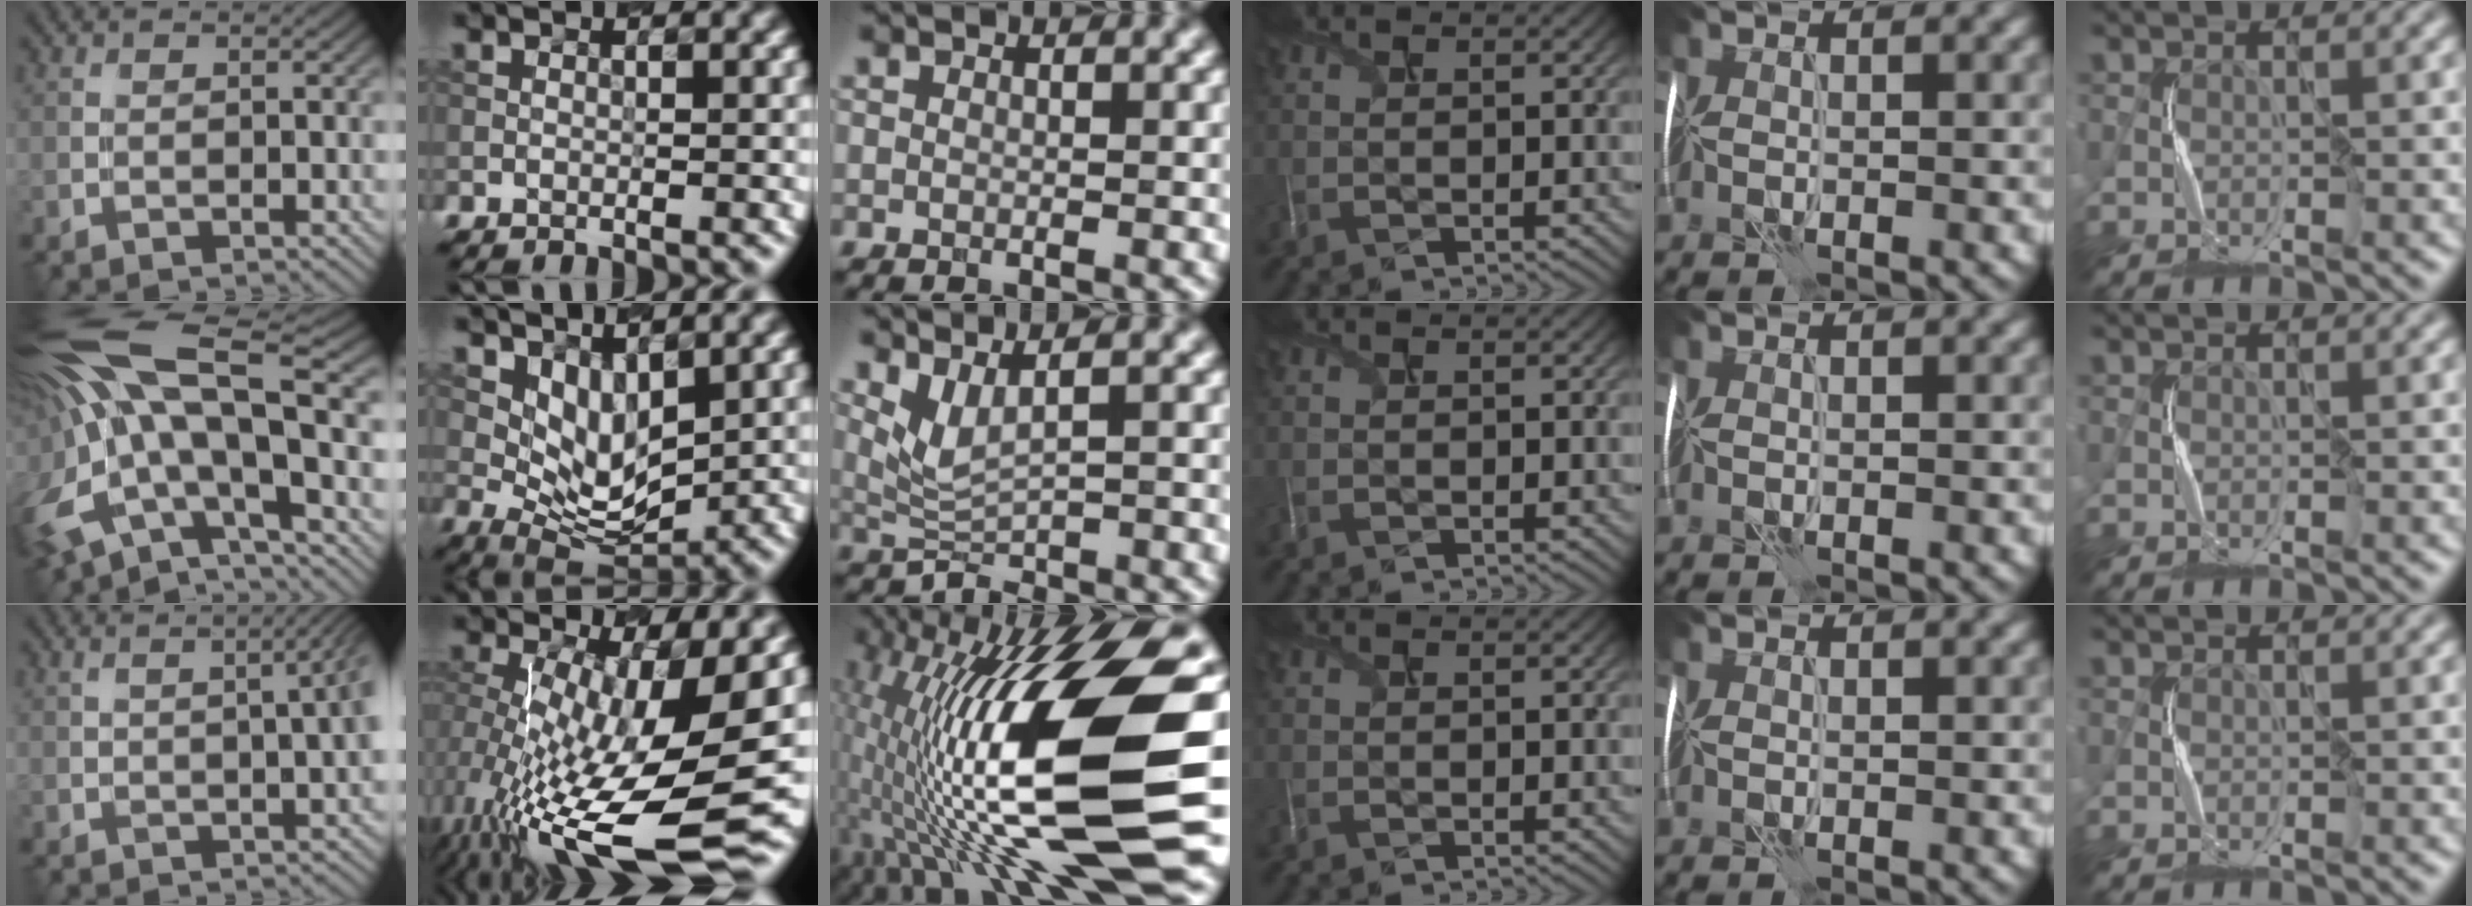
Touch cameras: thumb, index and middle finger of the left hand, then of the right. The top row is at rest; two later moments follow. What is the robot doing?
{"motion": "shake", "object": "plastic piggy bank"}